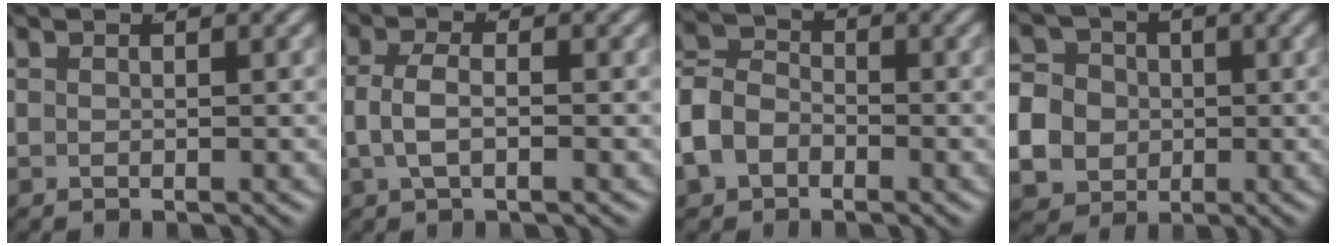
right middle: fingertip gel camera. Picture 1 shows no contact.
{"total": 3.2, "force": [0.1, 1.8, 2.7], "torque": [-0.056, 0.006, -0.002]}
{"total": 6.5, "force": [-1.4, 5.7, 2.6], "torque": [-0.071, -0.008, -0.029]}
{"total": 11.1, "force": [-1.3, 10.2, 4.3], "torque": [-0.102, -0.034, -0.024]}